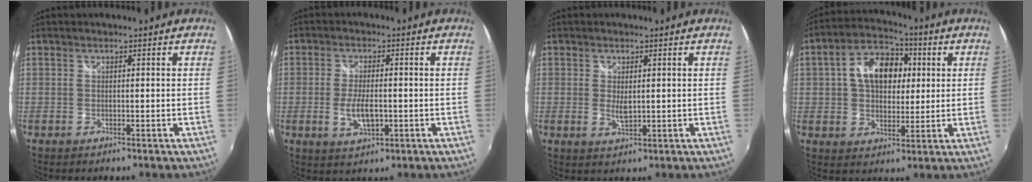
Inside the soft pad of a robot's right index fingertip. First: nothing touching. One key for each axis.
{"total": 5.7, "fx": -1.3, "fy": 2.3, "fz": 5.1, "tx": -0.103, "ty": -0.008, "tz": -0.020}
{"total": 2.7, "fx": 0.1, "fy": 1.2, "fz": 2.4, "tx": -0.042, "ty": -0.006, "tz": 0.005}
{"total": 12.1, "fx": 2.5, "fy": 8.1, "fz": 8.7, "tx": -0.157, "ty": 0.030, "tz": 0.038}